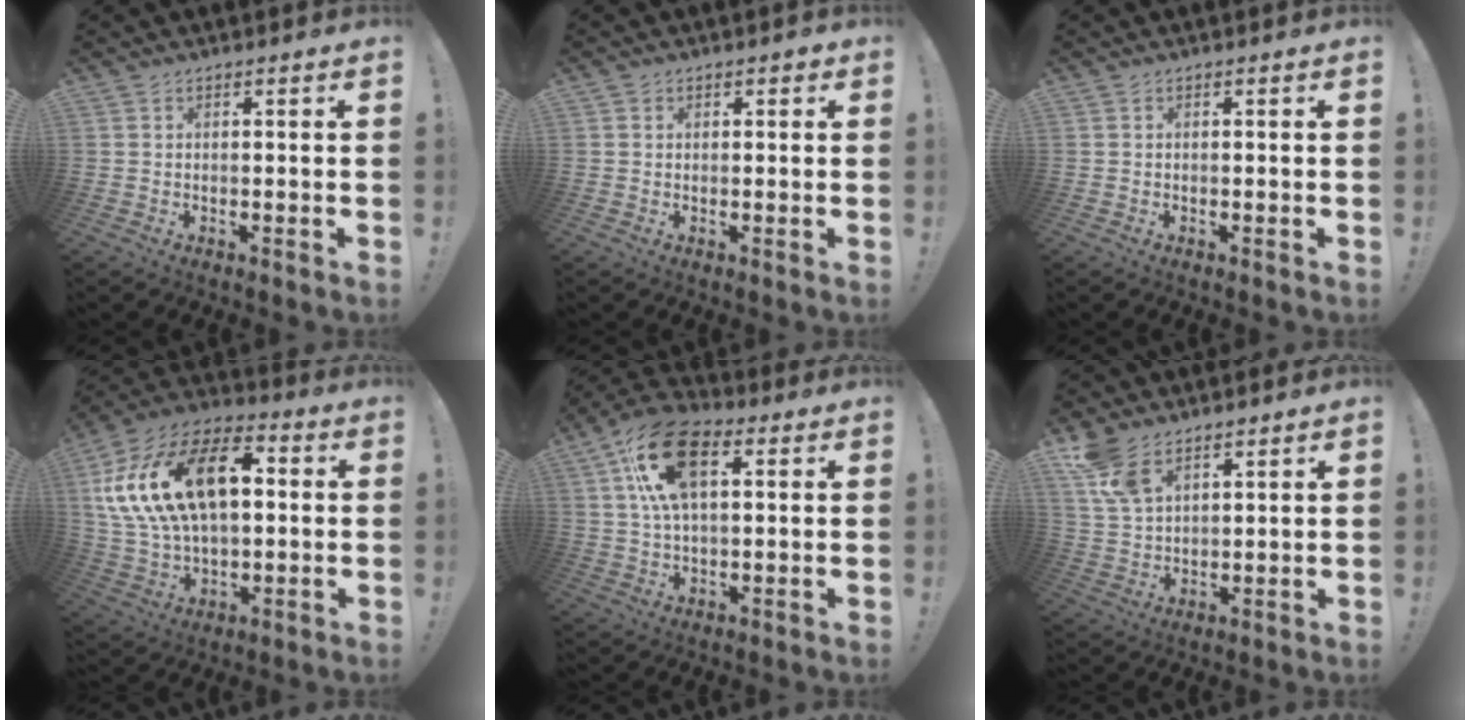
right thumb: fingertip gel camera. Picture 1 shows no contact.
{"total": 0.9, "force": [0.5, 0.7, 0.2], "torque": [0.012, -0.004, 0.006]}
{"total": 0.0}
{"total": 23.8, "force": [5.9, 14.3, 18.1], "torque": [-0.328, -0.014, 0.103]}
{"total": 17.2, "force": [5.3, 9.5, 13.3], "torque": [-0.232, 0.003, 0.095]}
{"total": 9.0, "force": [6.5, 4.1, 4.6], "torque": [-0.081, -0.031, 0.128]}